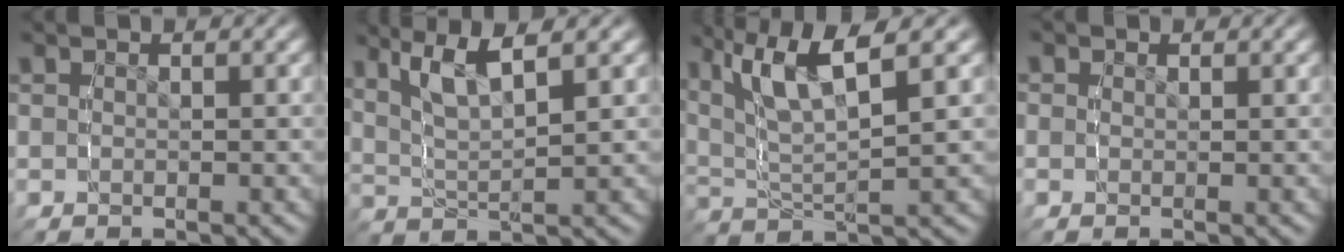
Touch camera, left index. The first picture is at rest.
{"total": 5.2, "force": [2.9, 2.2, 3.7], "torque": [-0.084, -0.004, 0.051]}
{"total": 7.0, "force": [3.4, 3.2, 5.1], "torque": [-0.112, -0.003, 0.062]}
{"total": 0.7, "force": [0.1, 0.6, 0.1], "torque": [-0.001, -0.007, 0.003]}